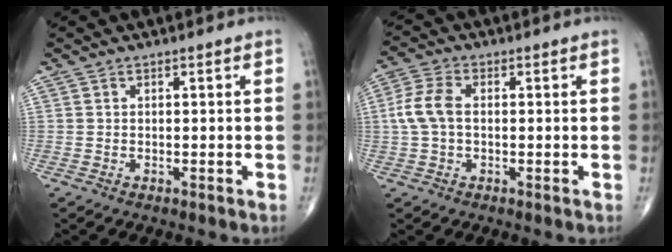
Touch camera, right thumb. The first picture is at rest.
{"total": 6.3, "force": [0.1, 3.9, 5.0], "torque": [-0.117, 0.017, -0.003]}